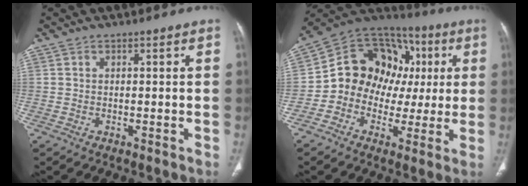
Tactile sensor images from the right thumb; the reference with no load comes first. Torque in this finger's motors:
{"motor_torque": [0.64, 2.49, 1.16, -0.59, 0.07]}